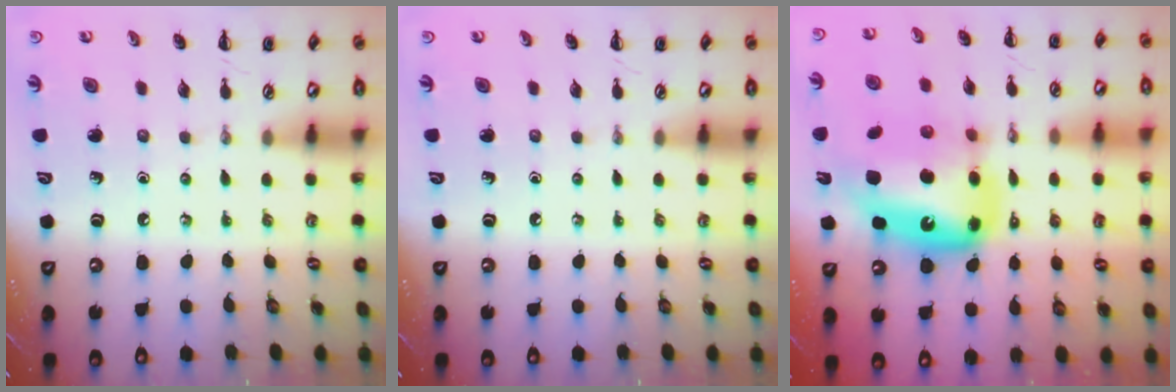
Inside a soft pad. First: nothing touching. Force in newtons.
{"total": 0.0}
{"total": 18.9, "press": 18.3, "slide": 4.9}